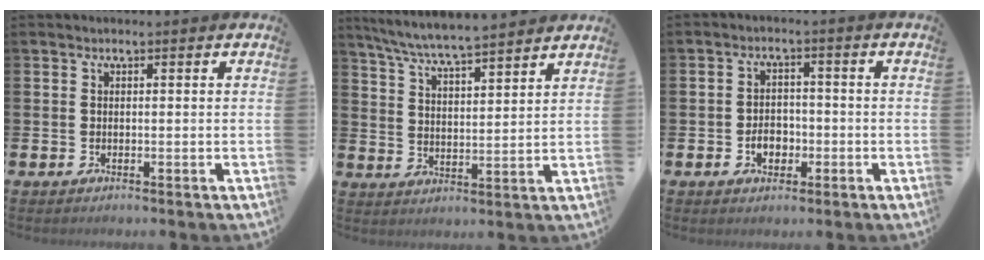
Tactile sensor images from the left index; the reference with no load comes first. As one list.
[{"total": 6.6, "force": [6.4, -0.1, 1.5], "torque": [-0.056, -0.044, 0.113]}, {"total": 3.3, "force": [-1.1, 2.4, 1.9], "torque": [-0.017, -0.005, -0.029]}]